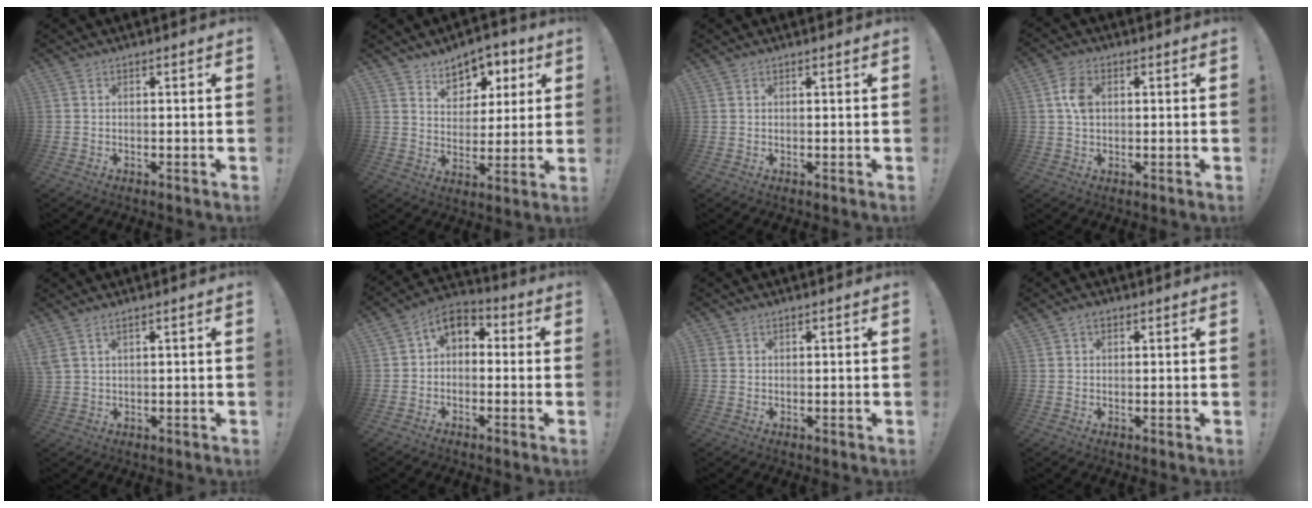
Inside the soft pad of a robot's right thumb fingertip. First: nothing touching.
{"total": 8.5, "force": [5.4, 6.1, 2.3], "torque": [-0.025, -0.042, 0.105]}
{"total": 0.7, "force": [0.6, 0.3, 0.0], "torque": [0.004, -0.003, 0.011]}
{"total": 6.3, "force": [1.2, 4.3, 4.4], "torque": [-0.070, 0.000, 0.020]}
{"total": 3.2, "force": [2.1, 0.7, 2.3], "torque": [-0.045, -0.007, 0.041]}
{"total": 6.2, "force": [0.3, 4.9, 3.8], "torque": [-0.064, 0.007, 0.010]}
{"total": 1.3, "force": [0.8, 1.0, 0.4], "torque": [-0.008, 0.001, 0.015]}
{"total": 2.0, "force": [1.2, 1.3, 0.9], "torque": [-0.013, -0.001, 0.021]}